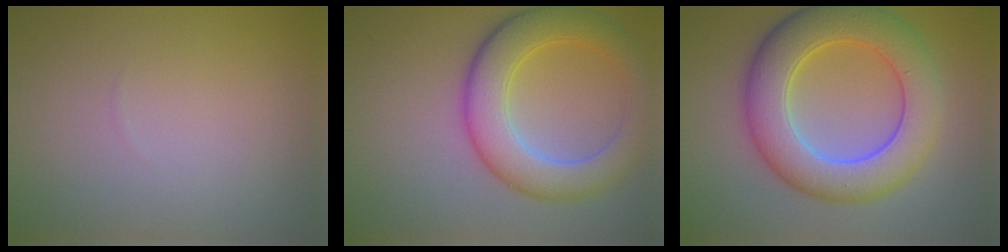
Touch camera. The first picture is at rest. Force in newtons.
{"total": 6.6, "press": 6.6, "slide": 0.3}
{"total": 8.7, "press": 8.7, "slide": 0.3}